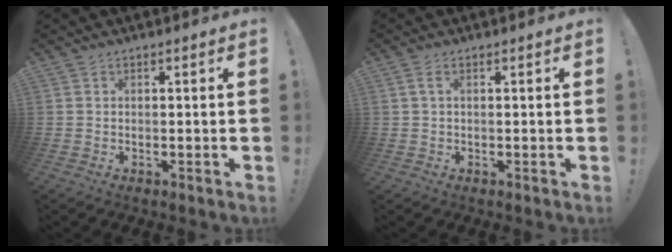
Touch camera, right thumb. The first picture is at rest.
{"total": 1.9, "force": [0.5, 0.5, 1.7], "torque": [-0.041, 0.006, 0.011]}